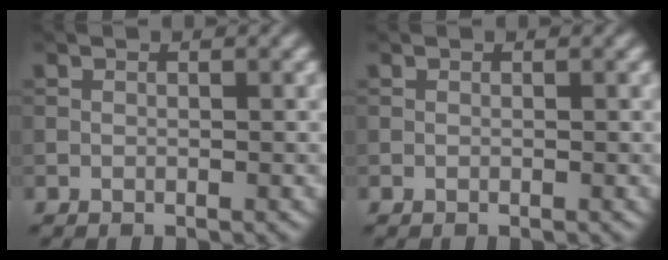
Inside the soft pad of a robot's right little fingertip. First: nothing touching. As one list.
[{"total": 0.0}]